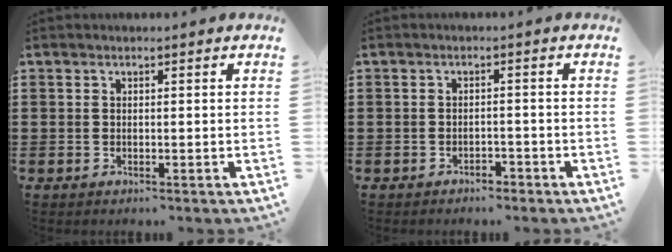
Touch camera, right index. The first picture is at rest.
{"total": 1.7, "force": [-1.6, 0.4, 0.1], "torque": [-0.009, 0.001, -0.035]}